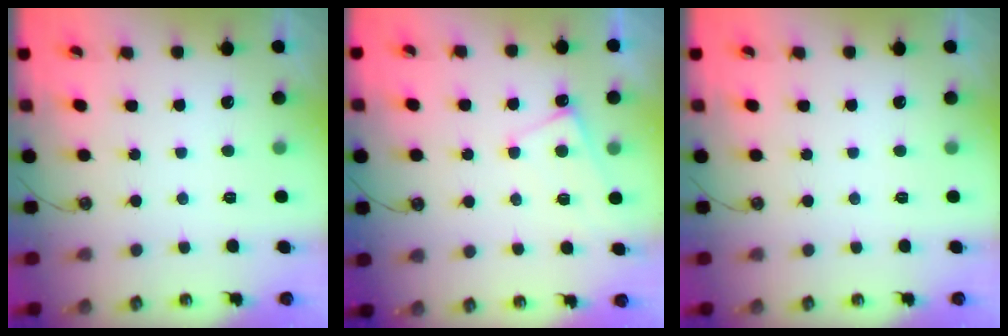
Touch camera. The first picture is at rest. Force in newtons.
{"total": 1.3, "press": 1.2, "slide": 0.4}
{"total": 0.0}